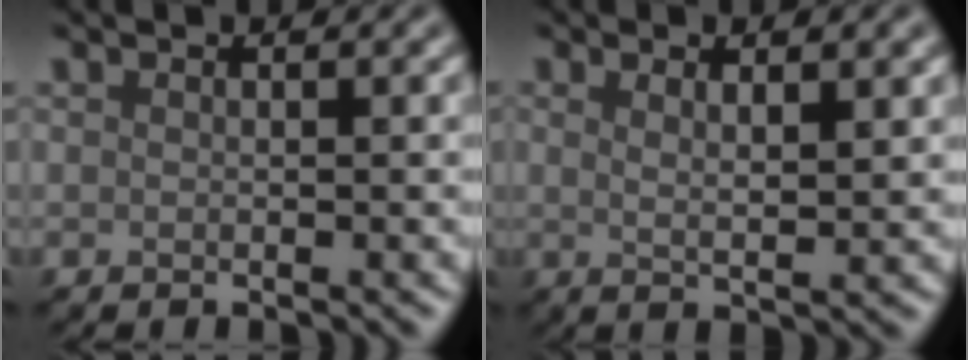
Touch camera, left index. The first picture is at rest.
{"total": 3.5, "force": [1.4, 0.9, 3.1], "torque": [-0.038, 0.000, 0.014]}